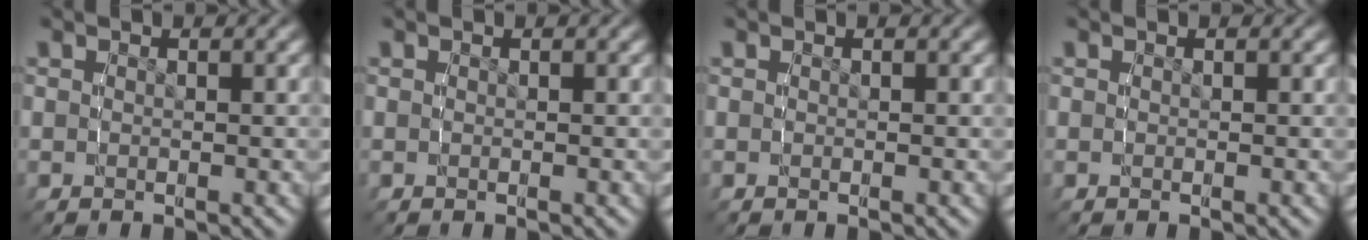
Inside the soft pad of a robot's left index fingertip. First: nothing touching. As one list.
[{"total": 0.0}, {"total": 0.0}, {"total": 0.0}]